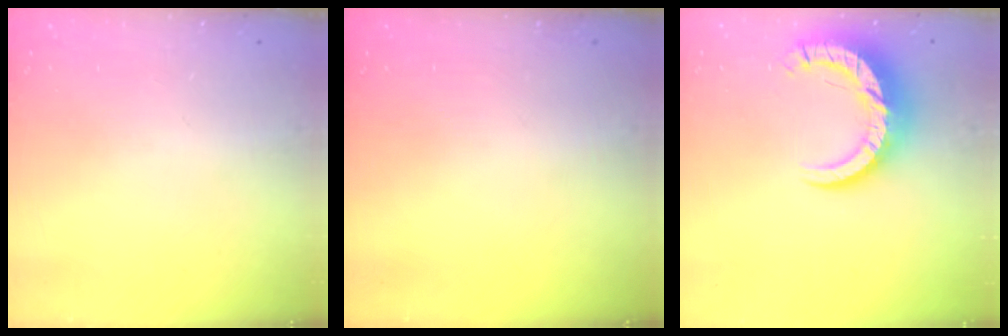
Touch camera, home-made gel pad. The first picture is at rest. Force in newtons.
{"total": 0.0}
{"total": 12.6, "press": 12.5, "slide": 1.3}